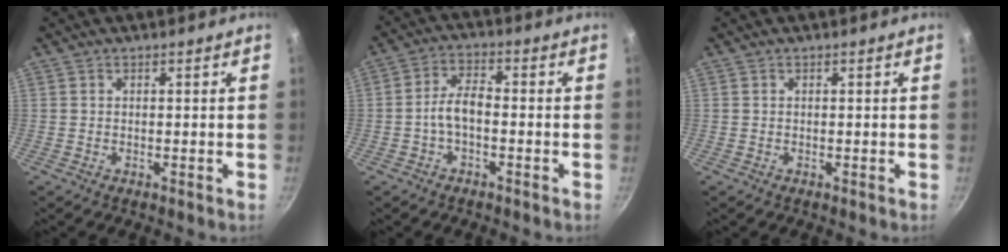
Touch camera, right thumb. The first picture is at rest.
{"total": 5.2, "force": [-1.6, 2.6, 4.3], "torque": [-0.080, 0.029, -0.036]}
{"total": 0.0}